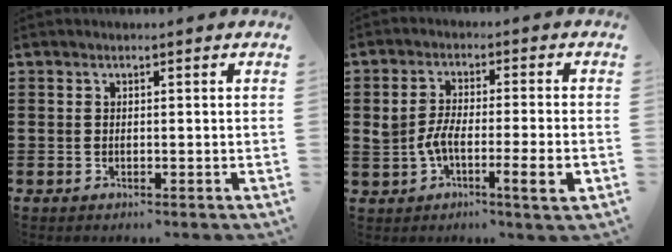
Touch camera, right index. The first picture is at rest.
{"total": 6.7, "force": [-2.1, 1.4, 6.2], "torque": [-0.125, -0.009, -0.041]}